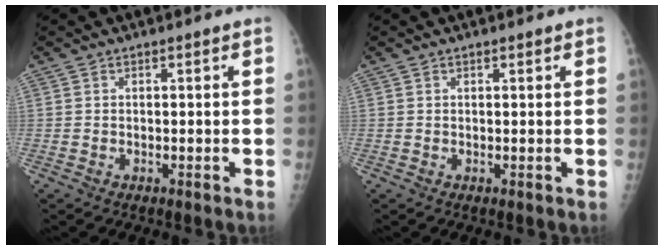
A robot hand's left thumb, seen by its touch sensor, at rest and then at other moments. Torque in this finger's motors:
{"motor_torque": [-0.32, 0.00, -0.08, -0.10, 0.07]}